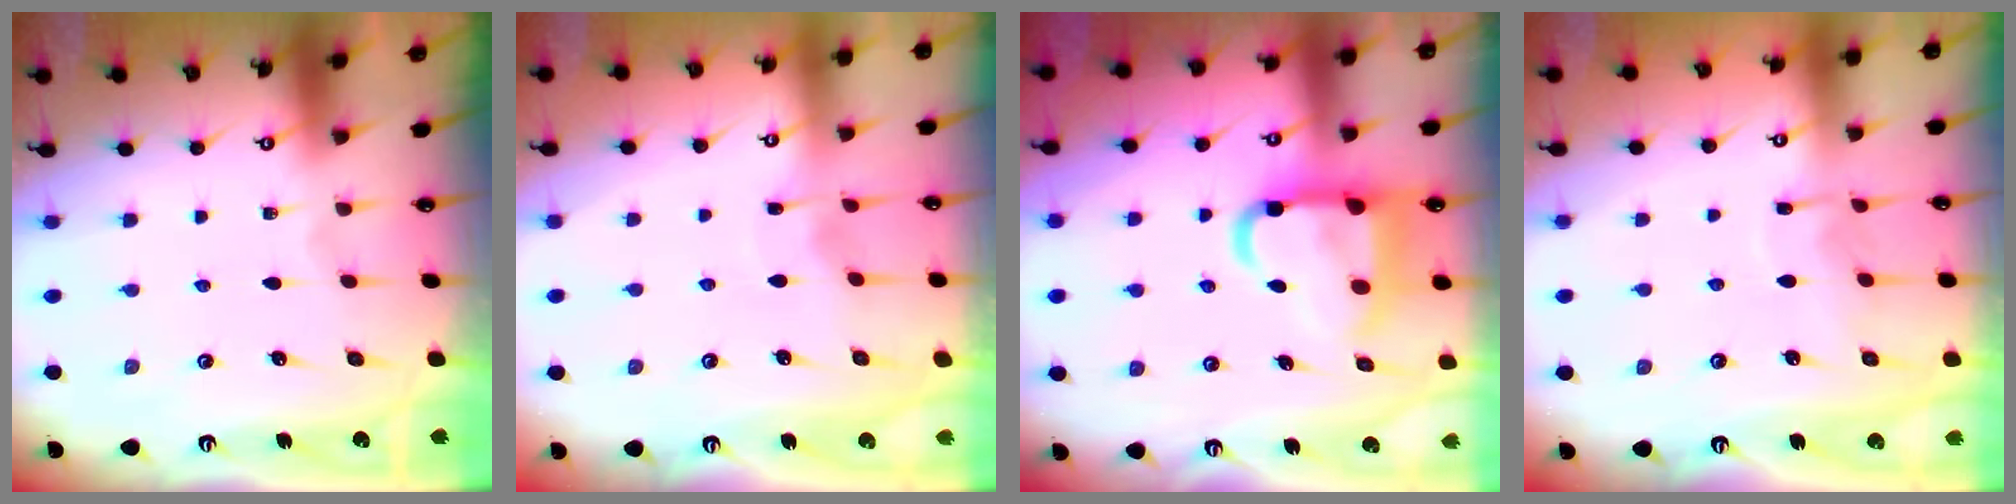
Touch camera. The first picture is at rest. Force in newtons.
{"total": 3.1, "press": 3.1, "slide": 0.5}
{"total": 15.2, "press": 15.0, "slide": 1.8}
{"total": 5.5, "press": 5.5, "slide": 0.5}